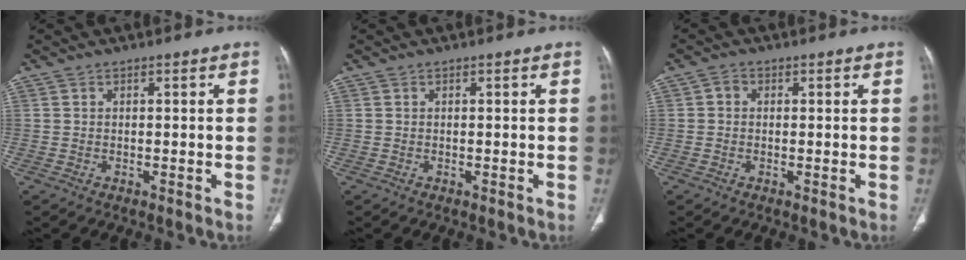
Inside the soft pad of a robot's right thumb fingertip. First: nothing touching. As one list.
[{"total": 0.0}, {"total": 1.5, "force": [0.1, 1.2, 0.8], "torque": [-0.007, 0.003, -0.003]}]